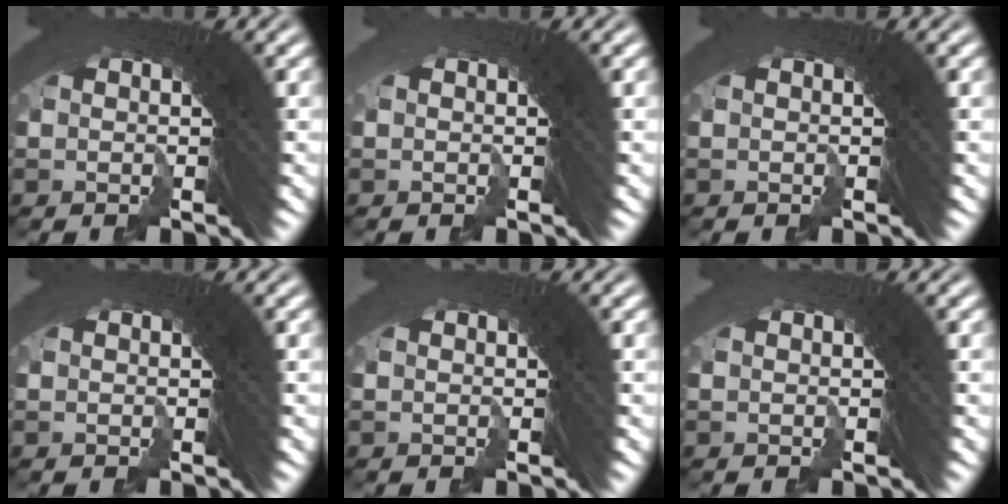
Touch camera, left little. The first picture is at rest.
{"total": 2.0, "force": [-0.3, -1.2, -1.6], "torque": [0.029, -0.003, -0.003]}
{"total": 0.0}
{"total": 0.0}
{"total": 0.5, "force": [-0.2, -0.3, -0.4], "torque": [0.006, -0.001, -0.002]}
{"total": 1.3, "force": [-0.3, -0.7, -1.0], "torque": [0.014, -0.002, -0.004]}